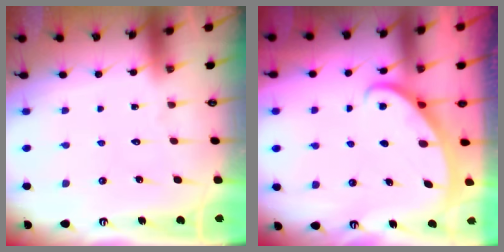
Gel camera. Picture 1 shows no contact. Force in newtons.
{"total": 2.9, "press": 2.9, "slide": 0.1}